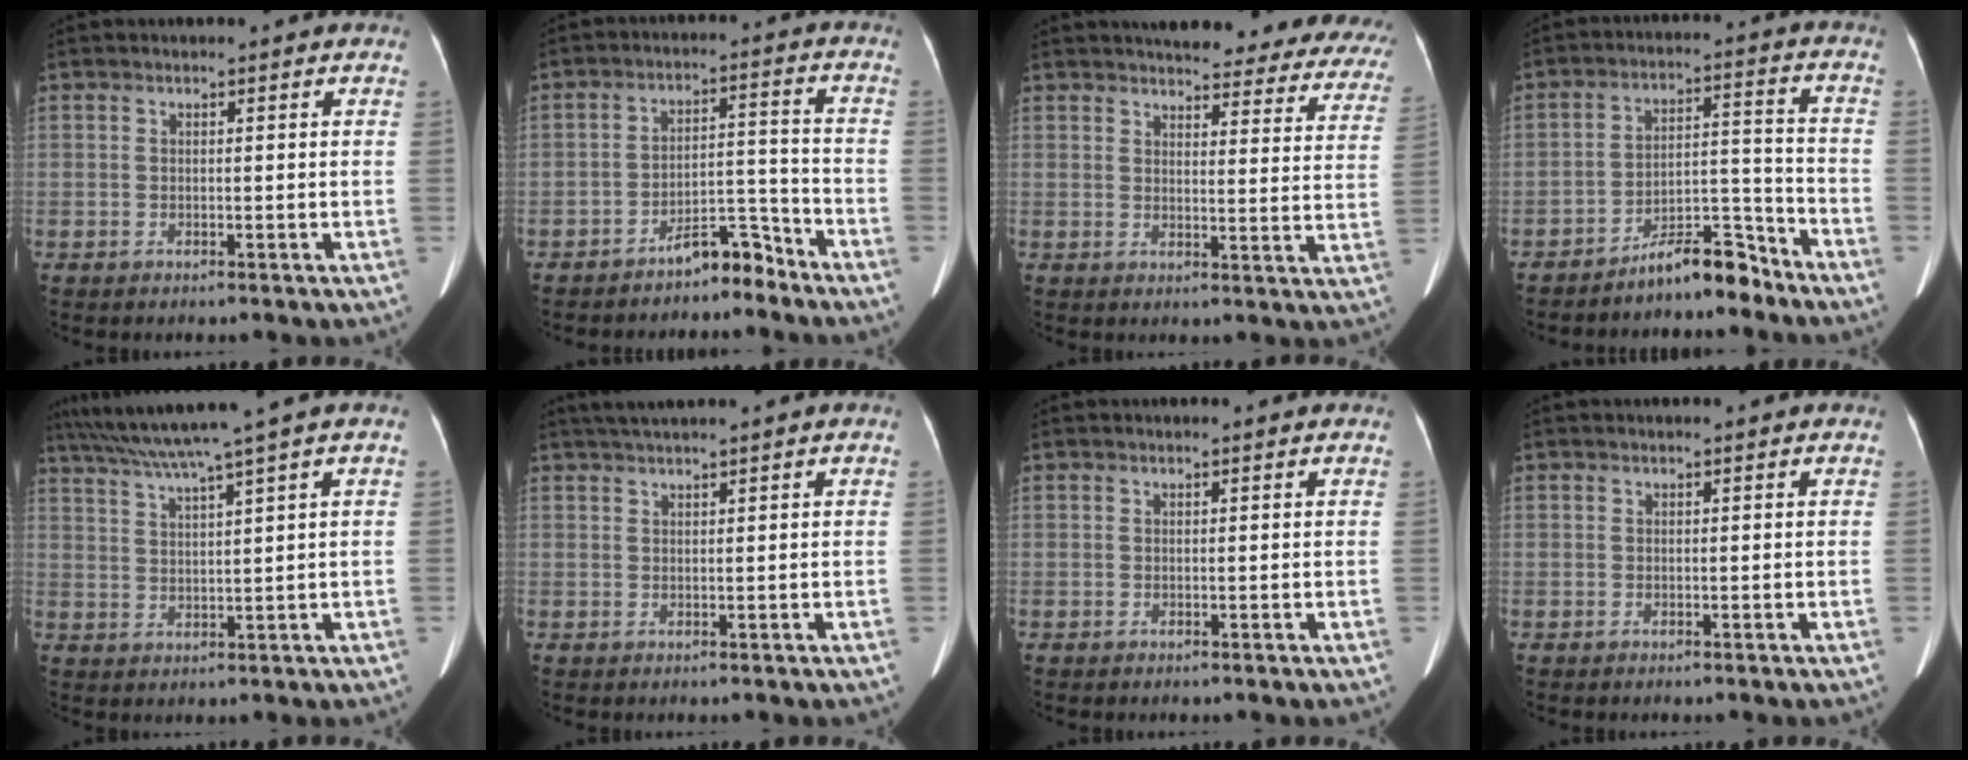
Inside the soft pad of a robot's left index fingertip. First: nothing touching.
{"total": 5.8, "force": [-5.1, 1.3, 2.3], "torque": [-0.033, 0.016, -0.087]}
{"total": 26.7, "force": [24.4, 6.0, 9.0], "torque": [-0.105, -0.066, 0.260]}
{"total": 7.8, "force": [-6.9, 1.5, 3.2], "torque": [-0.048, 0.027, -0.117]}
{"total": 8.7, "force": [6.7, -2.3, 5.0], "torque": [-0.087, 0.019, 0.115]}
{"total": 3.0, "force": [2.5, -0.6, 1.6], "torque": [-0.031, 0.019, 0.050]}
{"total": 1.0, "force": [0.9, 0.1, 0.4], "torque": [-0.006, 0.014, 0.010]}
{"total": 0.6, "force": [0.6, 0.1, 0.2], "torque": [-0.002, 0.012, 0.007]}